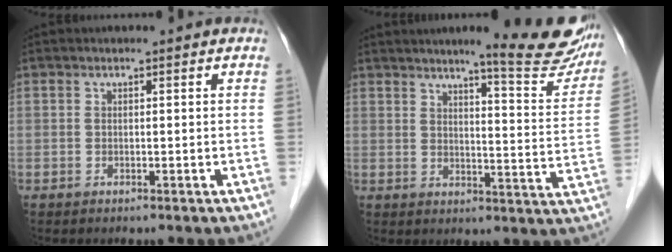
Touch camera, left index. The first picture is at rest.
{"total": 14.7, "force": [12.3, 0.7, 8.1], "torque": [-0.088, -0.035, 0.142]}